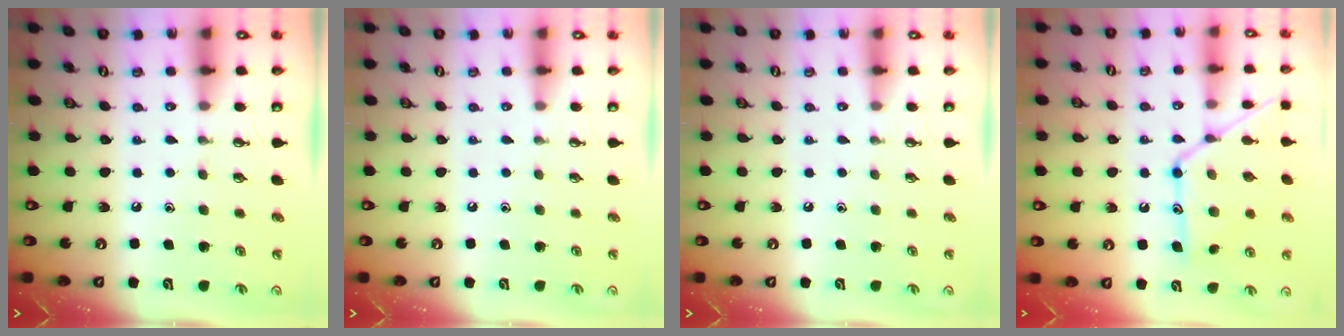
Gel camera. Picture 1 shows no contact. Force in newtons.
{"total": 0.0}
{"total": 0.0}
{"total": 15.0, "press": 15.0, "slide": 0.9}